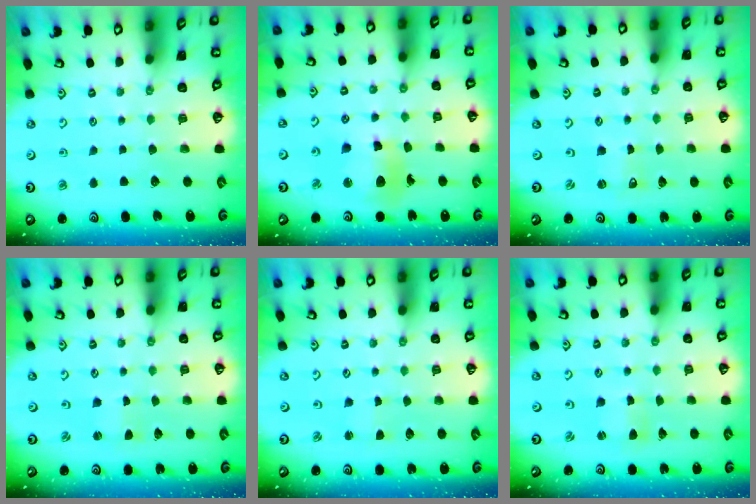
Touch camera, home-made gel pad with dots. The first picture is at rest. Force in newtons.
{"total": 12.0, "press": 11.9, "slide": 1.6}
{"total": 0.6, "press": 0.6, "slide": 0.1}
{"total": 1.0, "press": 1.0, "slide": 0.2}
{"total": 0.6, "press": 0.6, "slide": 0.0}
{"total": 1.7, "press": 1.7, "slide": 0.3}